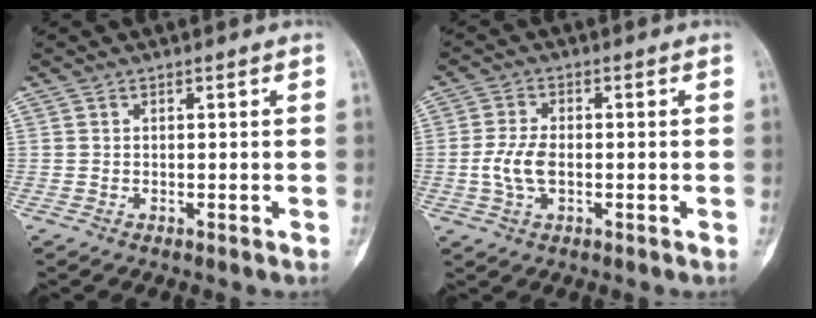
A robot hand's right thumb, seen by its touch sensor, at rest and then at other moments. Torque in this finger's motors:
{"motor_torque": [0.98, 0.86, 0.82, -0.24, 0.12]}